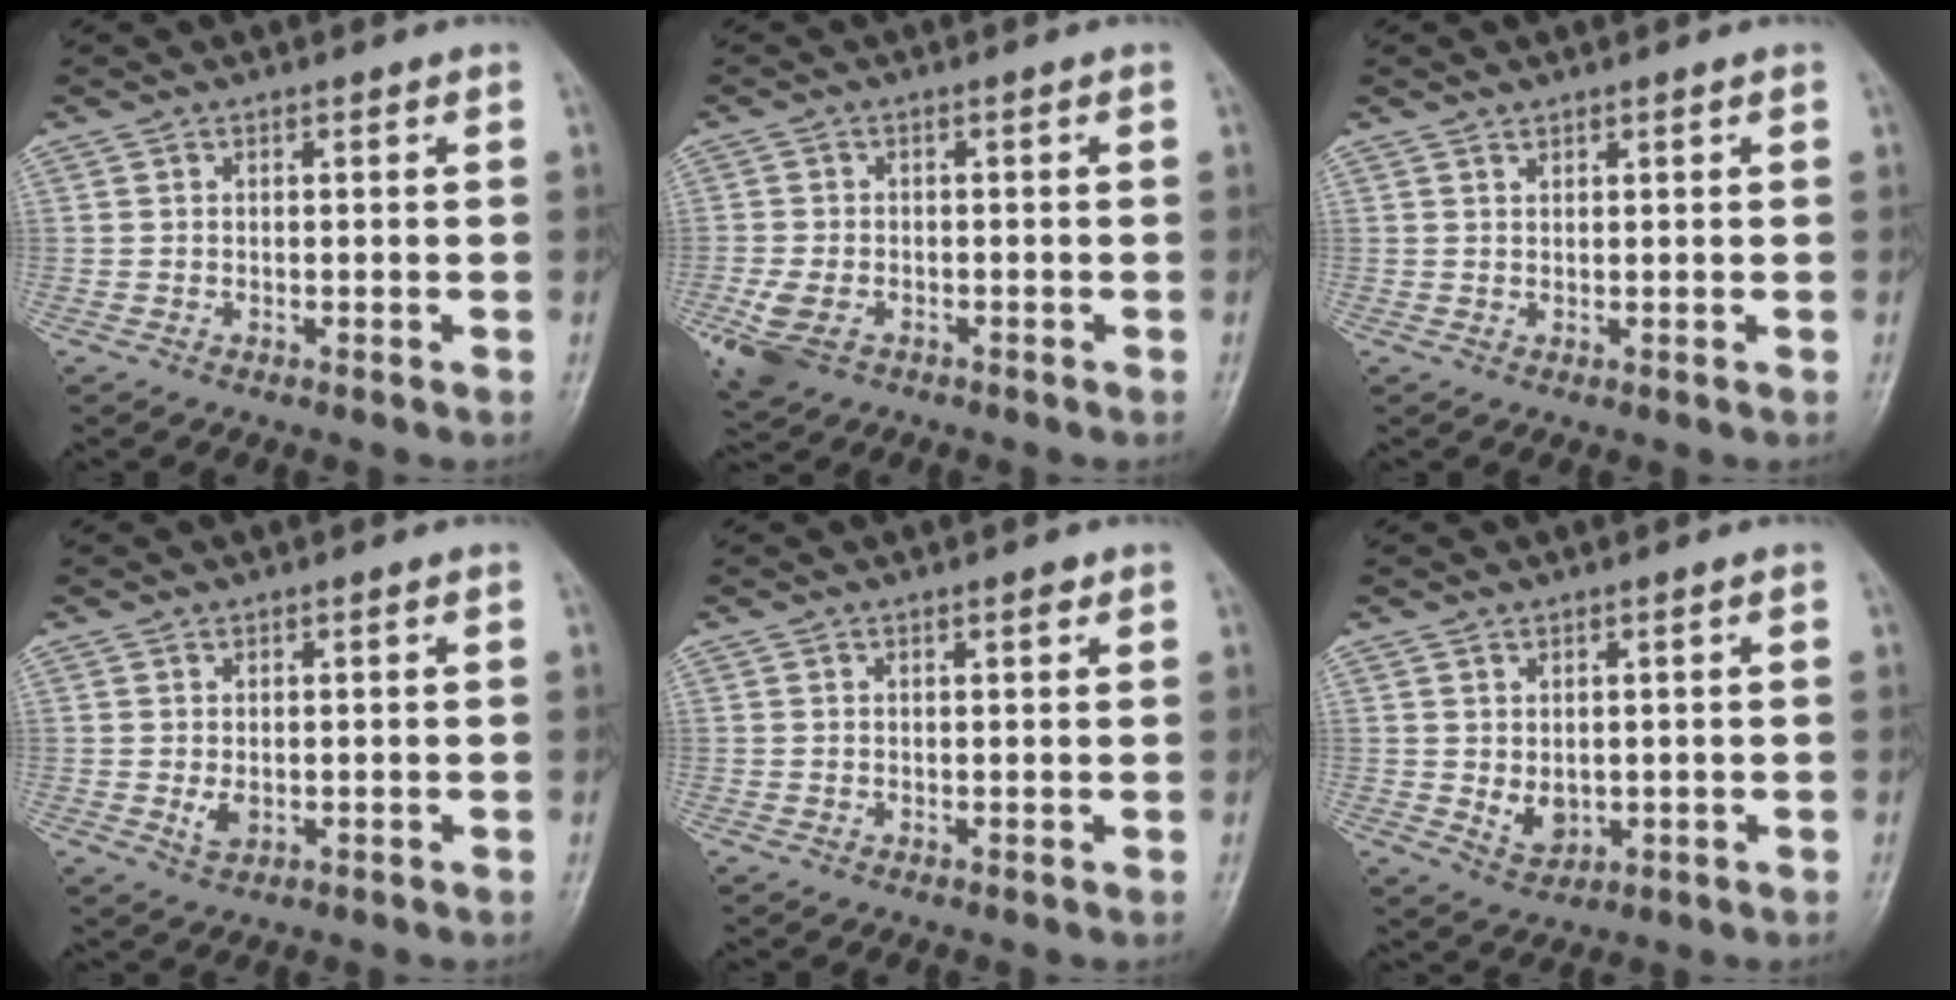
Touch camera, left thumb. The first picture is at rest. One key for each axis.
{"total": 5.9, "fx": -2.6, "fy": 3.7, "fz": 3.8, "tx": -0.093, "ty": 0.004, "tz": -0.044}
{"total": 0.7, "fx": 0.6, "fy": 0.3, "fz": 0.1, "tx": 0.004, "ty": -0.006, "tz": 0.010}
{"total": 2.3, "fx": -0.1, "fy": 1.6, "fz": 1.7, "tx": -0.023, "ty": -0.007, "tz": 0.003}
{"total": 1.2, "fx": 0.8, "fy": 0.3, "fz": 0.8, "tx": -0.009, "ty": -0.003, "tz": 0.011}
{"total": 3.8, "fx": 0.2, "fy": 2.9, "fz": 2.5, "tx": -0.025, "ty": -0.012, "tz": 0.014}